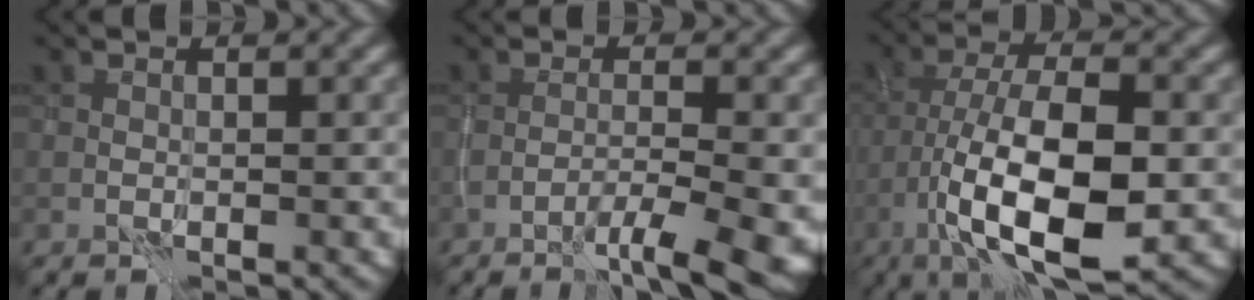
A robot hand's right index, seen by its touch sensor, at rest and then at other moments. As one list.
[{"total": 4.8, "force": [-2.9, 0.6, 3.8], "torque": [-0.056, 0.001, -0.048]}, {"total": 11.2, "force": [-3.5, 4.1, 9.8], "torque": [-0.181, 0.003, -0.062]}]